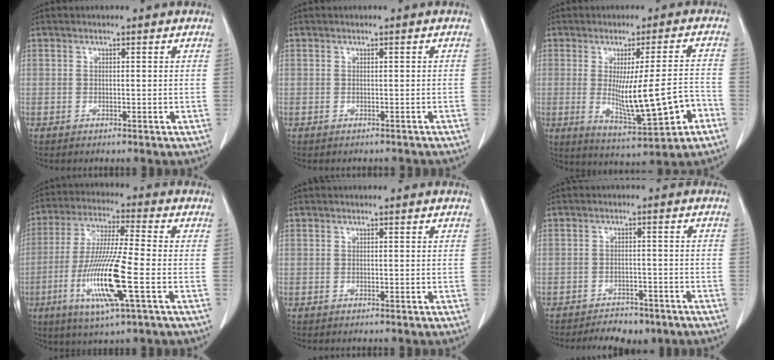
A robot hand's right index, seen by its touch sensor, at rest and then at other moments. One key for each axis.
{"total": 2.2, "fx": -1.9, "fy": 1.0, "fz": 0.5, "tx": -0.004, "ty": 0.000, "tz": -0.024}
{"total": 12.6, "fx": -2.9, "fy": 1.2, "fz": 12.2, "tx": -0.190, "ty": -0.013, "tz": -0.029}
{"total": 14.2, "fx": -4.2, "fy": 0.5, "fz": 13.5, "tx": -0.273, "ty": -0.017, "tz": -0.080}
{"total": 0.0}
{"total": 6.7, "fx": -5.5, "fy": 3.0, "fz": 2.4, "tx": -0.030, "ty": 0.005, "tz": -0.073}